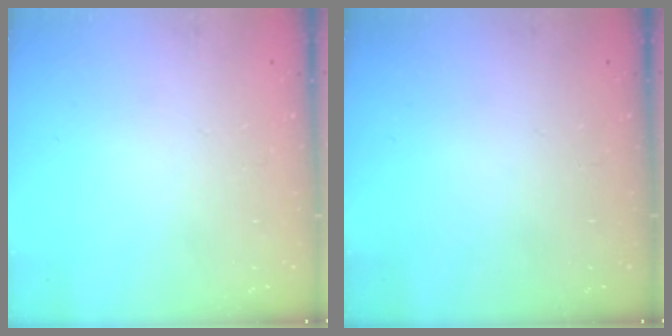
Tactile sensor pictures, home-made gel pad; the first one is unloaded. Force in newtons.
{"total": 0.0}